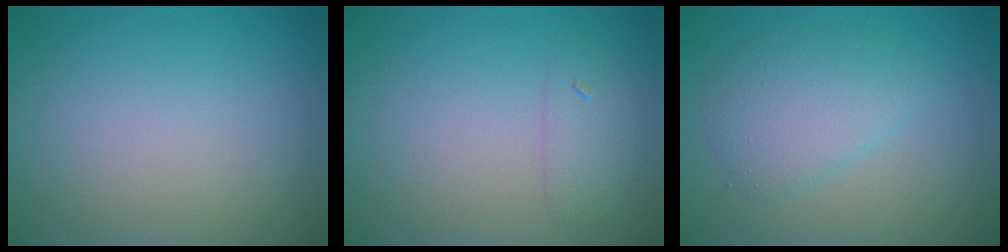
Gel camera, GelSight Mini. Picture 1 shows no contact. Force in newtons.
{"total": 1.6, "press": 1.6, "slide": 0.1}
{"total": 3.2, "press": 3.2, "slide": 0.2}